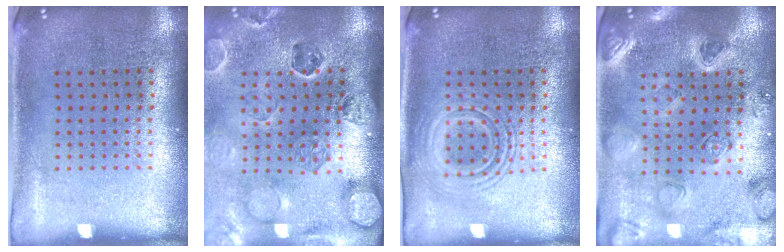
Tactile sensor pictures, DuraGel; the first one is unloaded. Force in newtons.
{"total": 2.7, "press": 2.6, "slide": 0.5}
{"total": 2.4, "press": 2.4, "slide": 0.4}
{"total": 2.2, "press": 2.2, "slide": 0.5}